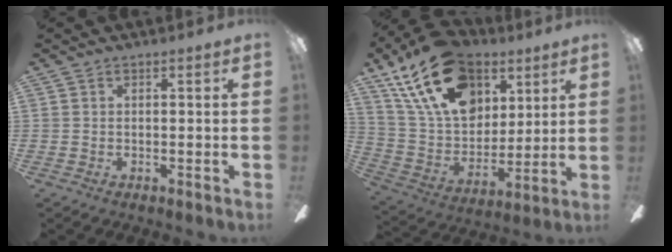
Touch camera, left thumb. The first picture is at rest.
{"total": 25.0, "force": [12.5, 16.2, 14.3], "torque": [-0.265, -0.047, 0.228]}